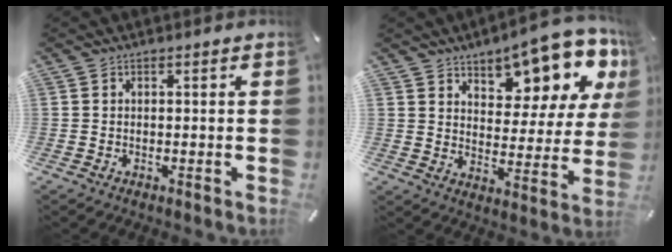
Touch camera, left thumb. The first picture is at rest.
{"total": 12.4, "force": [10.2, 5.1, 4.7], "torque": [-0.059, -0.092, 0.173]}